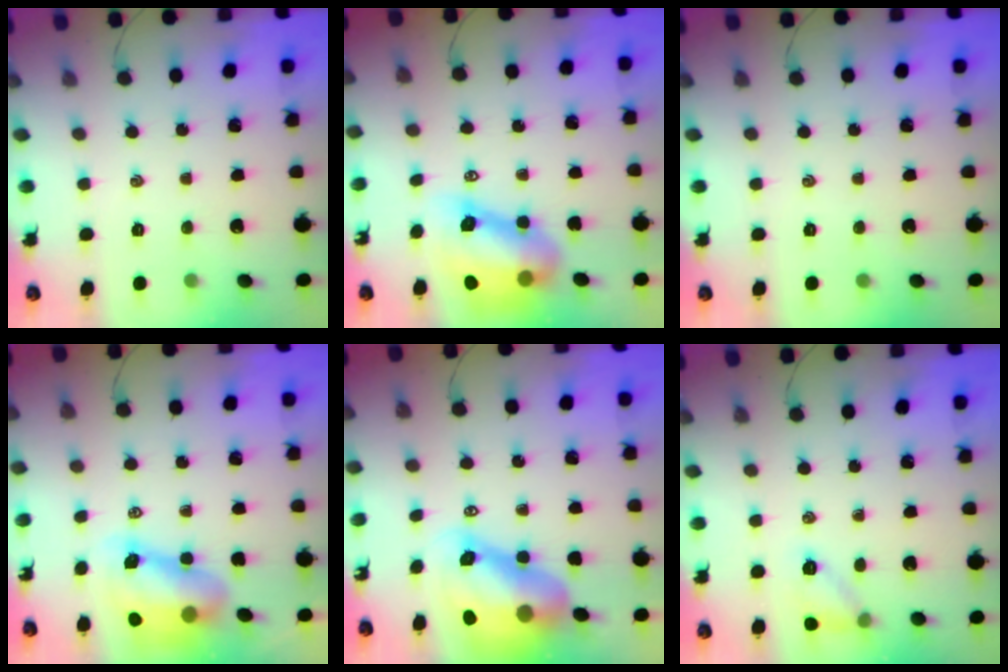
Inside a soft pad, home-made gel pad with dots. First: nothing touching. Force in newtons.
{"total": 12.8, "press": 12.2, "slide": 3.7}
{"total": 0.0}
{"total": 10.2, "press": 9.9, "slide": 2.5}
{"total": 13.0, "press": 12.4, "slide": 4.0}
{"total": 8.5, "press": 8.5, "slide": 0.9}